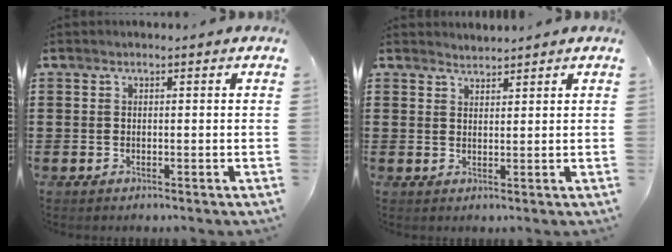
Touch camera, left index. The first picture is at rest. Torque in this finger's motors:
{"motor_torque": [0.04, 0.00, -0.05, -0.02]}